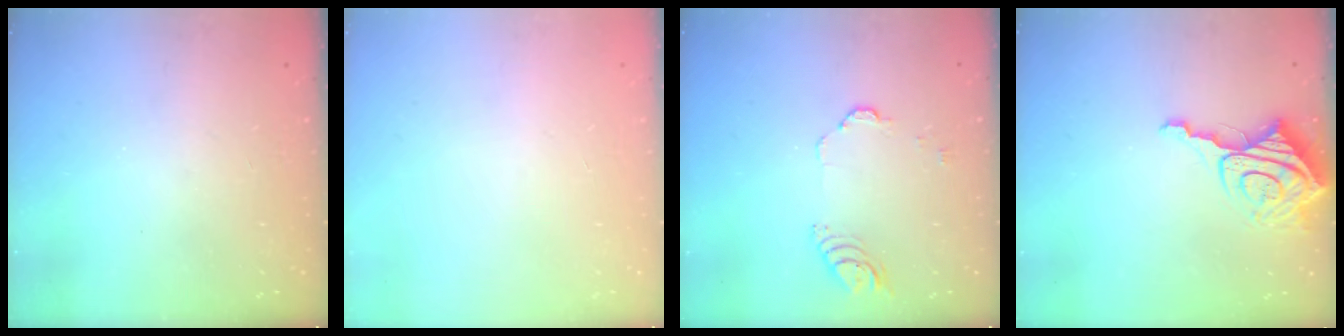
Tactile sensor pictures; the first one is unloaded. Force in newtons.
{"total": 0.0}
{"total": 4.2, "press": 4.2, "slide": 0.4}
{"total": 11.2, "press": 11.2, "slide": 1.2}